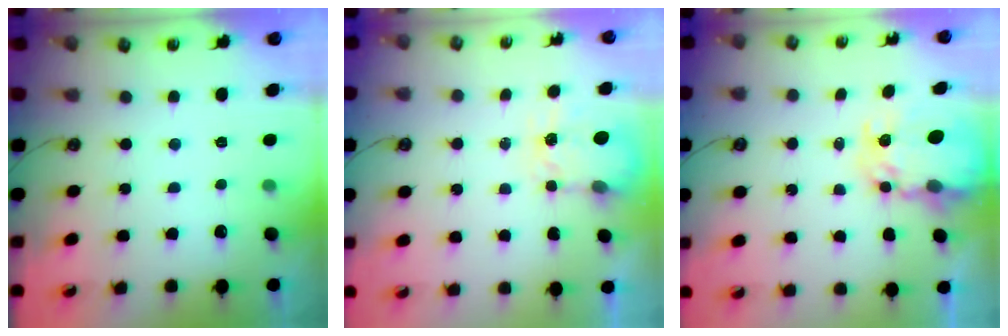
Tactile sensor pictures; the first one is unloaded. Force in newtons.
{"total": 4.0, "press": 3.9, "slide": 0.6}
{"total": 8.4, "press": 8.4, "slide": 0.7}